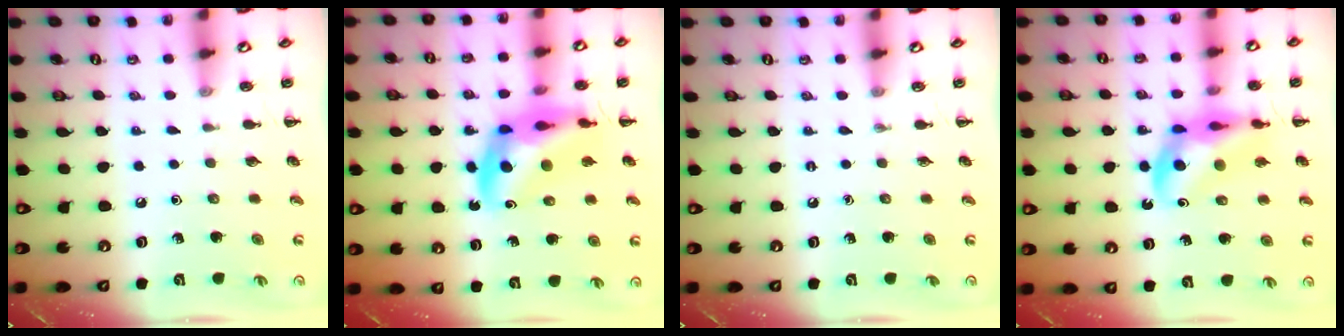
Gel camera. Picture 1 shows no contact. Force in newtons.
{"total": 12.5, "press": 12.1, "slide": 3.4}
{"total": 0.0}
{"total": 12.6, "press": 12.0, "slide": 3.5}